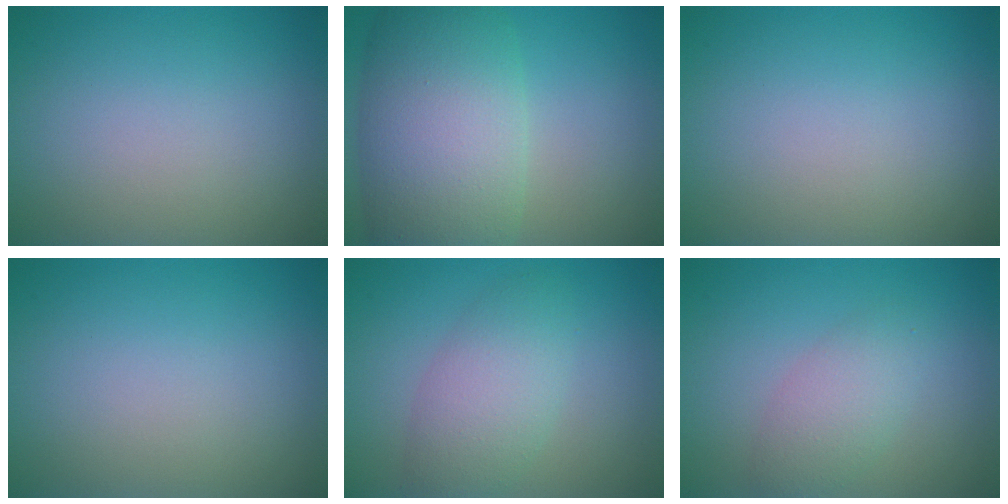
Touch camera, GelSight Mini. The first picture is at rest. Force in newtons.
{"total": 10.8, "press": 10.8, "slide": 0.4}
{"total": 0.0}
{"total": 0.0}
{"total": 4.2, "press": 4.2, "slide": 0.1}
{"total": 2.8, "press": 2.8, "slide": 0.1}